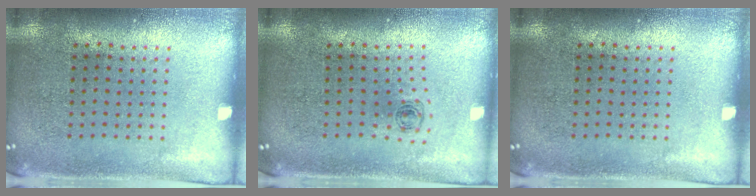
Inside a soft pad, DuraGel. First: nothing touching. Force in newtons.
{"total": 0.5, "press": 0.3, "slide": 0.4}
{"total": 0.0}